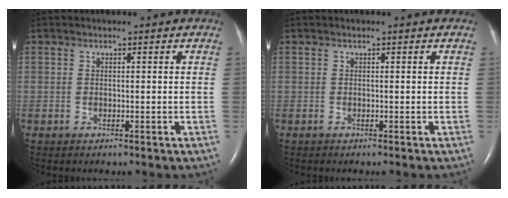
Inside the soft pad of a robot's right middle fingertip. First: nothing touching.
{"total": 0.0}